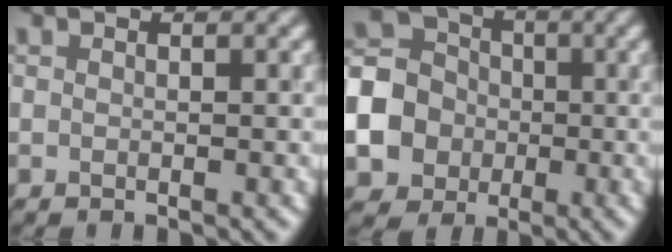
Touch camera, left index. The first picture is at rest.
{"total": 12.7, "force": [-2.8, 11.7, 4.1], "torque": [-0.137, -0.022, -0.070]}